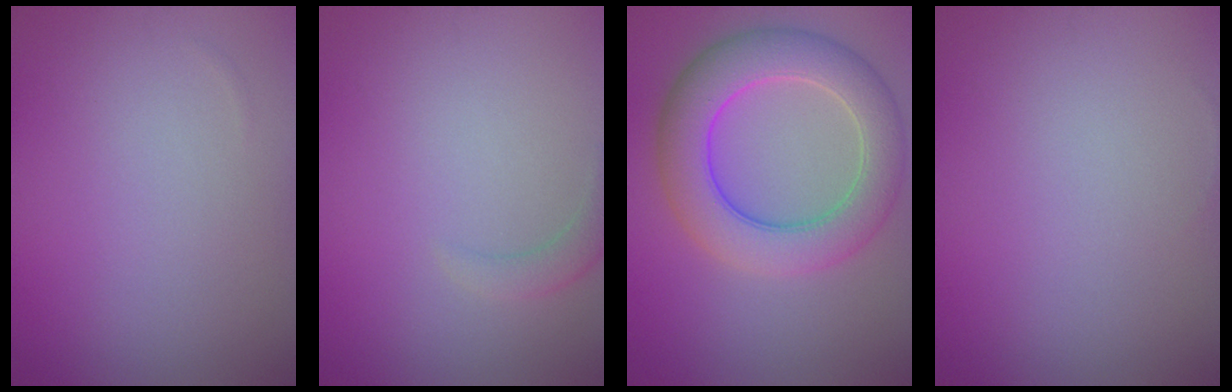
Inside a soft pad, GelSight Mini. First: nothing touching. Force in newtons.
{"total": 1.6, "press": 1.6, "slide": 0.3}
{"total": 7.7, "press": 7.7, "slide": 0.2}
{"total": 0.0}